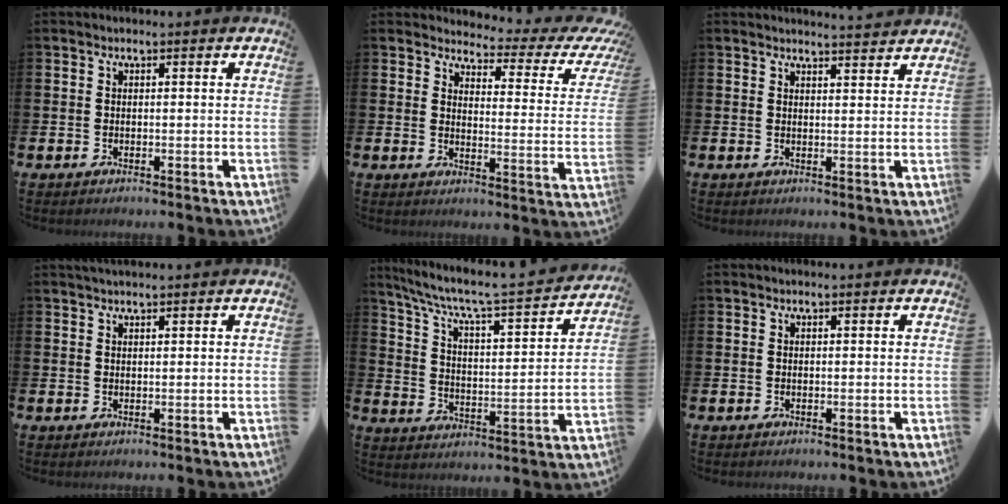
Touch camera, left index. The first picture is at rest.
{"total": 3.3, "force": [2.8, 1.2, 1.0], "torque": [-0.029, -0.034, 0.038]}
{"total": 2.7, "force": [2.7, -0.2, -0.1], "torque": [0.006, -0.020, 0.047]}
{"total": 1.3, "force": [1.2, 0.0, 0.5], "torque": [-0.008, 0.000, 0.022]}
{"total": 6.6, "force": [5.8, 0.9, 3.0], "torque": [-0.090, -0.048, 0.092]}
{"total": 0.0}